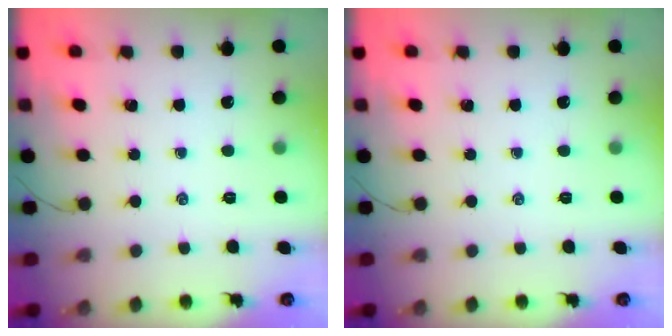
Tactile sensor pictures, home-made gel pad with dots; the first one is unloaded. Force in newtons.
{"total": 0.0}